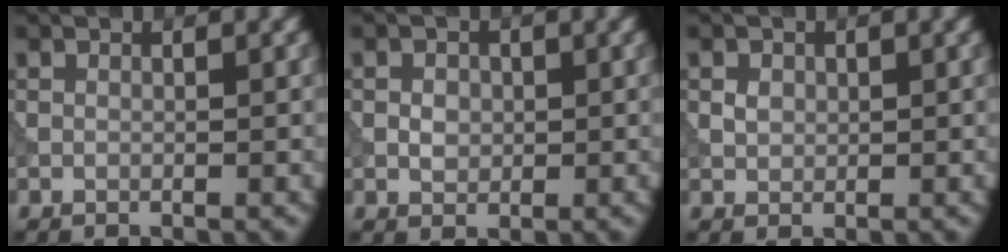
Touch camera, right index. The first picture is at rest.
{"total": 1.7, "force": [0.0, 1.4, 1.0], "torque": [-0.017, -0.001, -0.001]}
{"total": 1.2, "force": [0.3, 1.0, 0.6], "torque": [-0.008, -0.001, 0.007]}